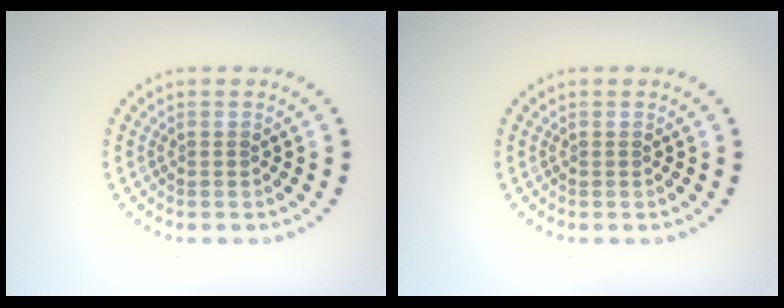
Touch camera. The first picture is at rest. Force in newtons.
{"total": 0.0}